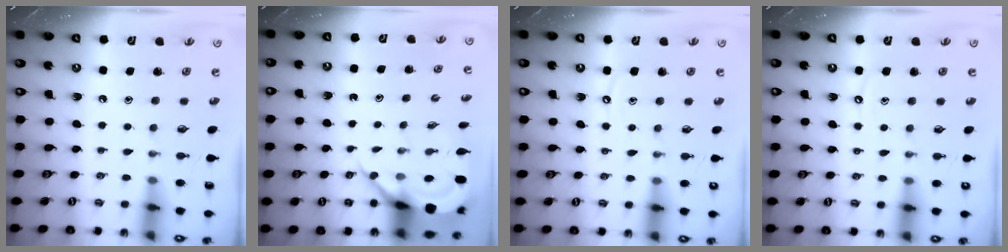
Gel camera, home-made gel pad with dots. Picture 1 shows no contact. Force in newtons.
{"total": 7.2, "press": 7.1, "slide": 0.9}
{"total": 5.1, "press": 5.0, "slide": 0.7}
{"total": 5.1, "press": 5.0, "slide": 0.7}